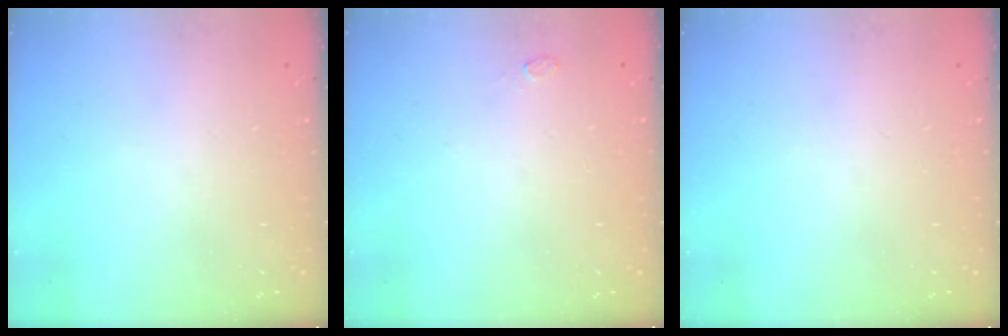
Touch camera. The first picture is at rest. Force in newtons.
{"total": 3.9, "press": 3.2, "slide": 2.2}
{"total": 0.0}